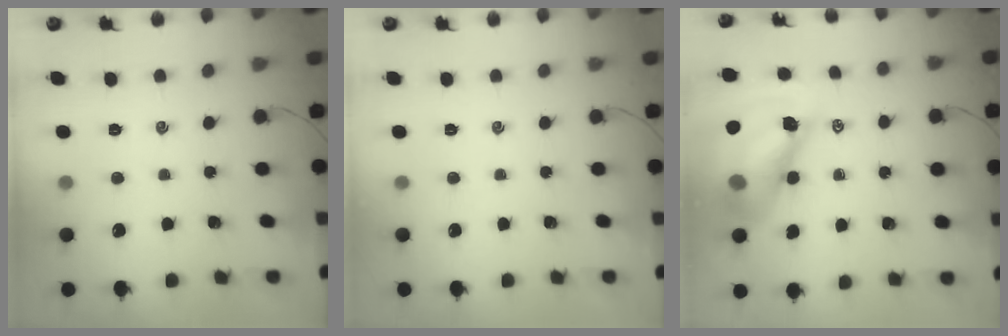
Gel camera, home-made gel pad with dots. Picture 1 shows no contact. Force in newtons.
{"total": 0.0}
{"total": 16.0, "press": 15.3, "slide": 4.6}